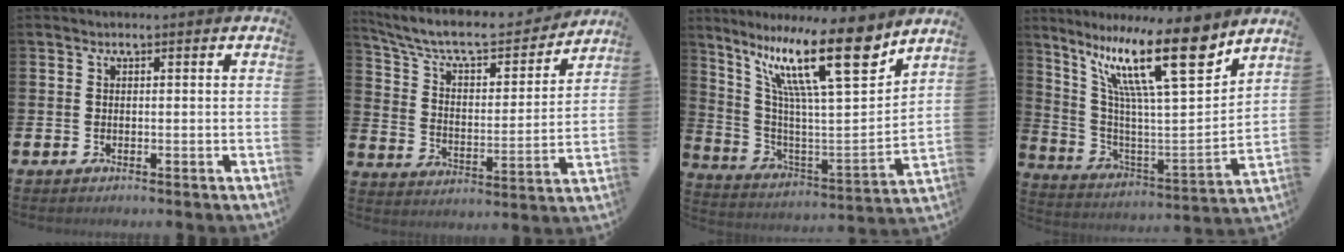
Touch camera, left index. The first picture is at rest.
{"total": 8.7, "force": [7.5, 2.5, 3.5], "torque": [-0.101, -0.049, 0.126]}
{"total": 17.8, "force": [11.3, 3.7, 13.3], "torque": [-0.260, -0.050, 0.183]}
{"total": 17.8, "force": [11.2, 3.7, 13.4], "torque": [-0.260, -0.047, 0.181]}